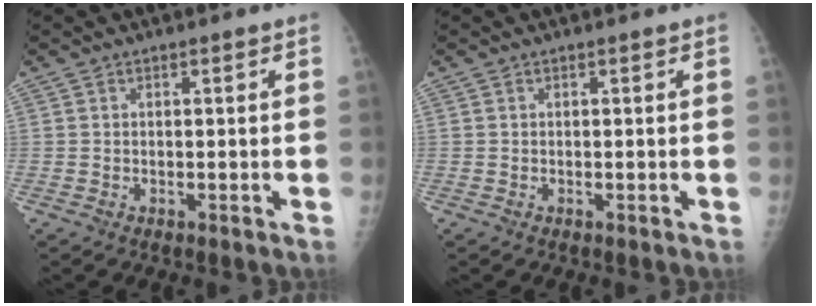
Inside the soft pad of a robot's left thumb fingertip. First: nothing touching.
{"total": 0.0}